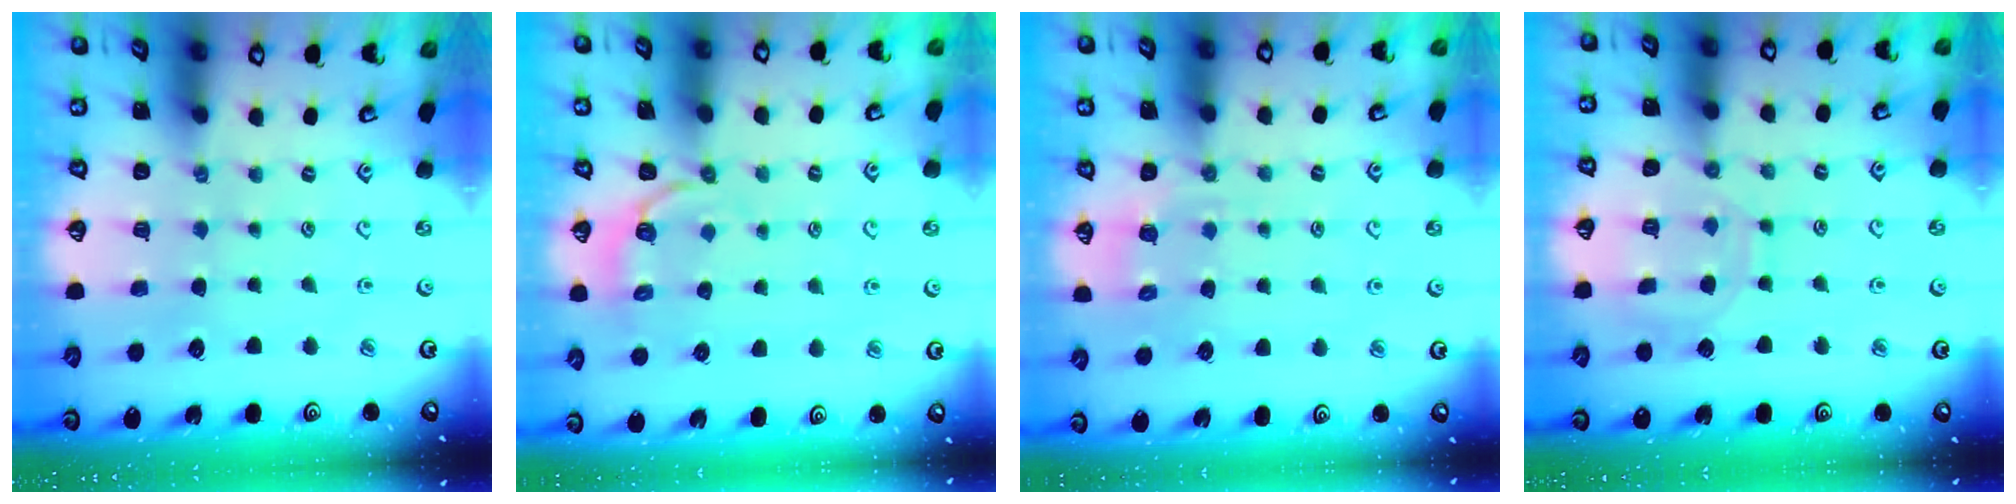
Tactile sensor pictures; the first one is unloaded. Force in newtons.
{"total": 3.5, "press": 2.6, "slide": 2.4}
{"total": 4.4, "press": 4.1, "slide": 1.5}
{"total": 10.3, "press": 10.2, "slide": 0.7}